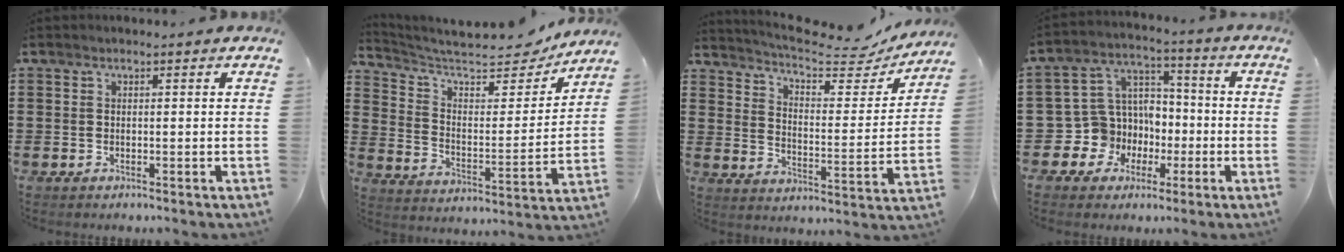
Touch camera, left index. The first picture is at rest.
{"total": 8.6, "force": [7.3, 2.2, 4.0], "torque": [-0.094, -0.051, 0.119]}
{"total": 7.4, "force": [6.7, 1.0, 2.9], "torque": [-0.073, -0.047, 0.109]}
{"total": 8.8, "force": [-1.8, 8.5, 1.4], "torque": [-0.078, -0.001, -0.027]}